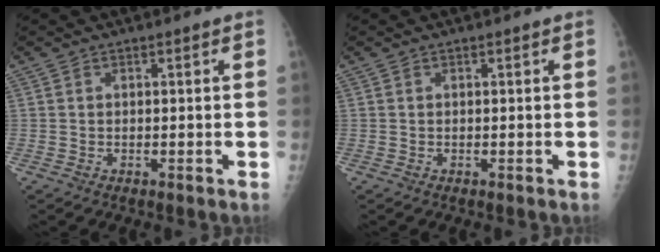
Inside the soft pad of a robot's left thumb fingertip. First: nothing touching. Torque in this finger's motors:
{"motor_torque": [0.00, 0.00, -0.01, -0.02, 0.00]}